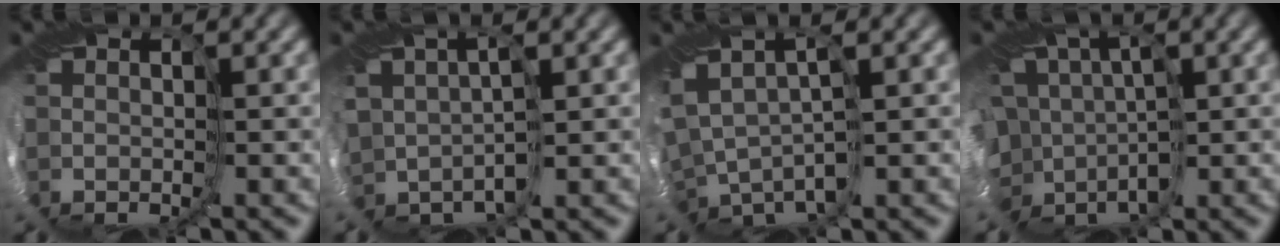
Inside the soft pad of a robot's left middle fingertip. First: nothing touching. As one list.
[{"total": 1.1, "force": [0.4, 1.1, 0.1], "torque": [-0.024, 0.011, 0.006]}, {"total": 2.8, "force": [-0.2, 1.6, 2.3], "torque": [-0.073, 0.004, 0.017]}, {"total": 8.7, "force": [-0.3, 7.4, 4.7], "torque": [-0.104, 0.021, -0.035]}]